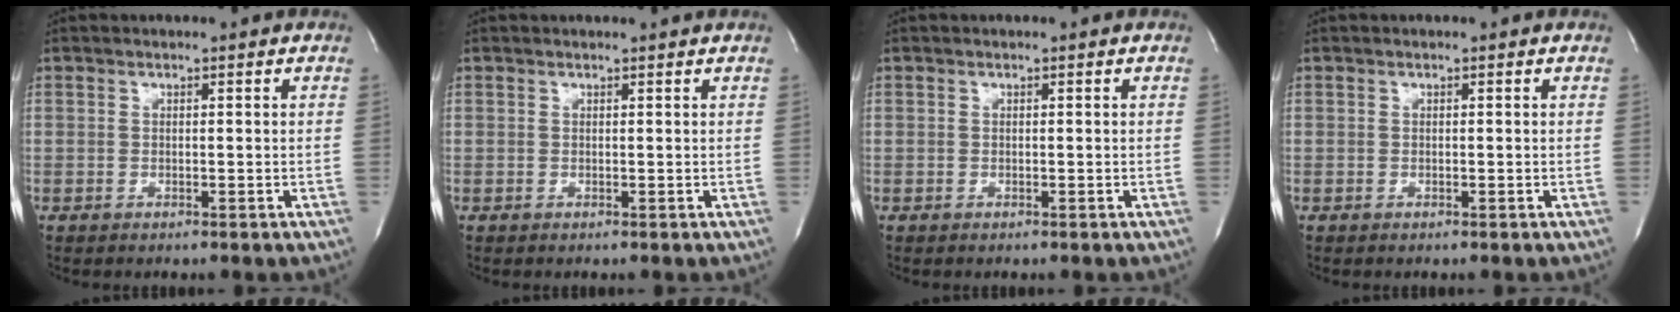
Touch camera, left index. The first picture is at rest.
{"total": 1.1, "force": [1.1, -0.3, 0.1], "torque": [-0.006, -0.003, 0.012]}
{"total": 0.0}
{"total": 0.0}